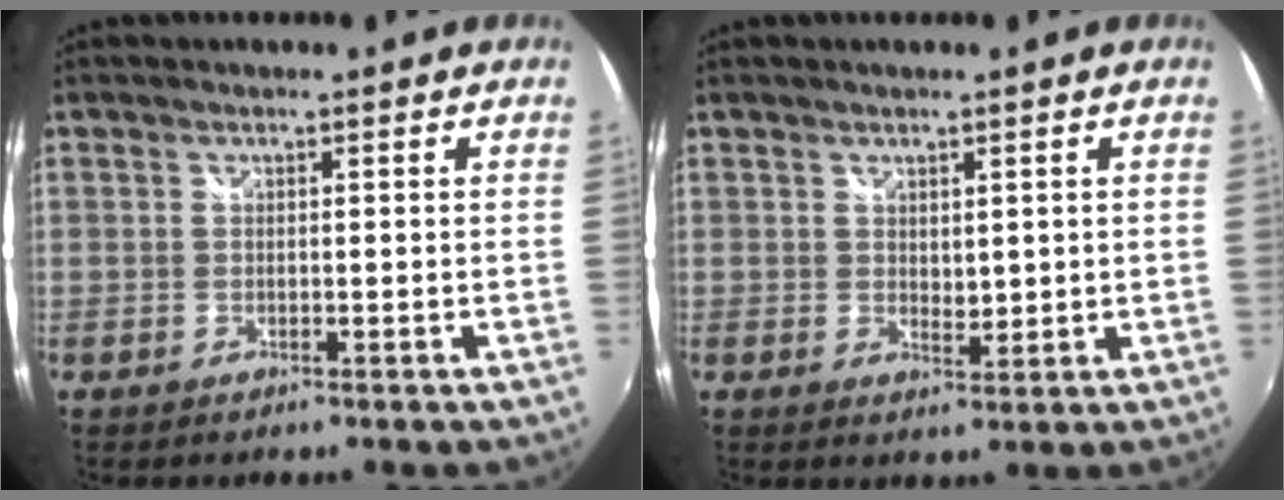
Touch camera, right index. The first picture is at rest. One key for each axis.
{"total": 2.4, "fx": 0.9, "fy": 1.5, "fz": 1.7, "tx": -0.024, "ty": -0.003, "tz": 0.017}